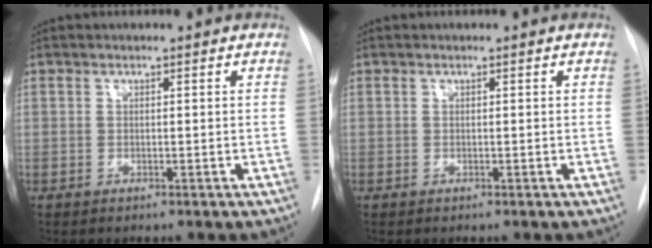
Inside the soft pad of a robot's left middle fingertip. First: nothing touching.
{"total": 0.0}